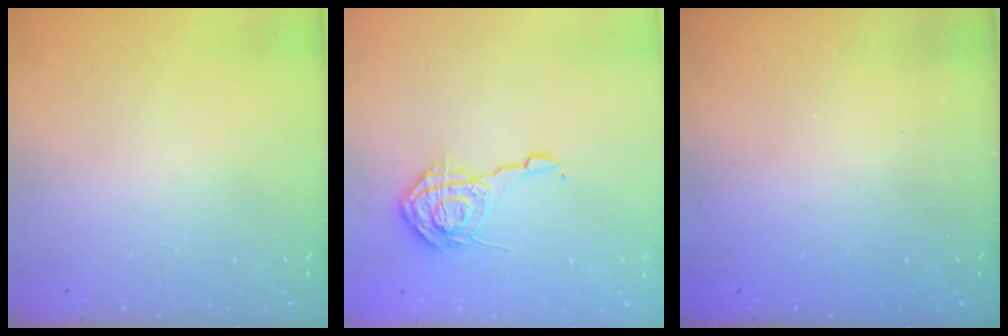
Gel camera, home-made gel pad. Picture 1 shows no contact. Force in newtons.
{"total": 11.1, "press": 11.1, "slide": 0.9}
{"total": 2.5, "press": 2.4, "slide": 0.8}